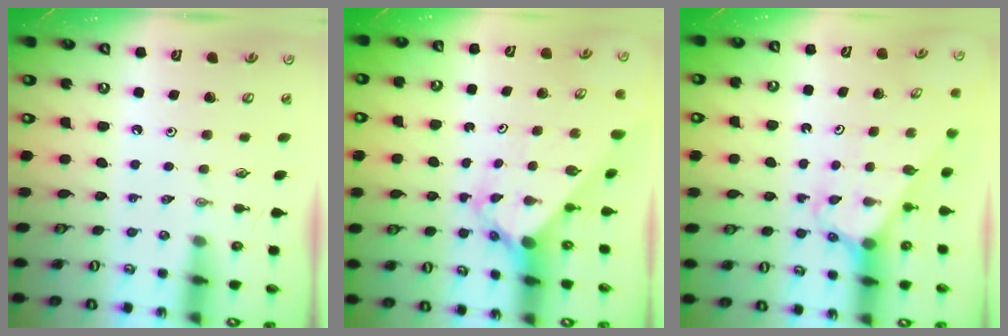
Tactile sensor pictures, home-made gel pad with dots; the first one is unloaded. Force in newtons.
{"total": 2.7, "press": 2.7, "slide": 0.2}
{"total": 3.0, "press": 3.0, "slide": 0.2}